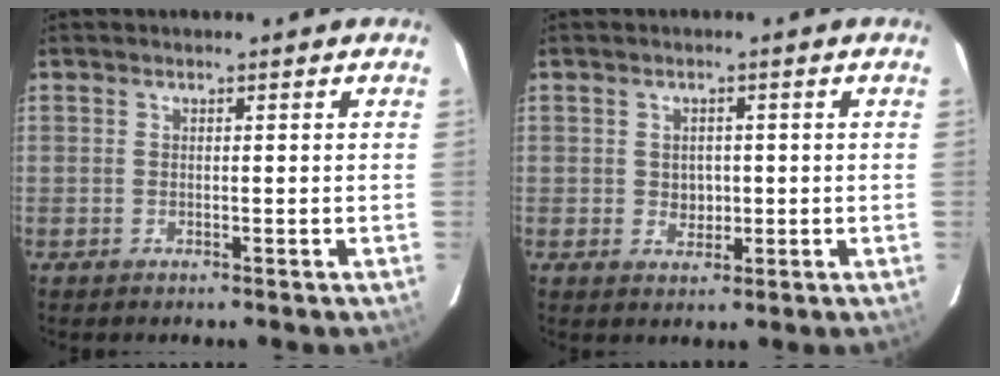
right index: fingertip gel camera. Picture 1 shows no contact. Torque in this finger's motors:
{"motor_torque": [-0.10, 0.03, 0.00, 0.00]}